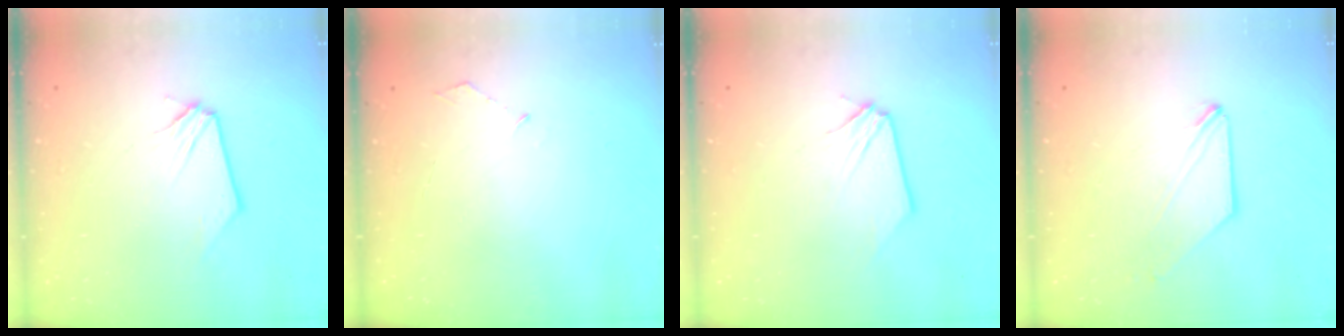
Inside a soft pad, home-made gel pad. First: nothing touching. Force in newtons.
{"total": 4.0, "press": 4.0, "slide": 0.5}
{"total": 0.0}
{"total": 0.0}